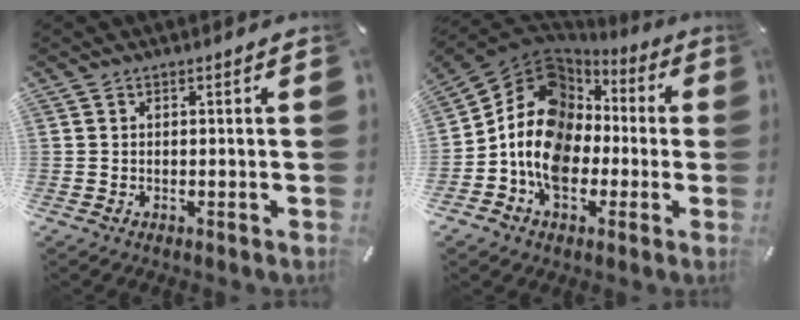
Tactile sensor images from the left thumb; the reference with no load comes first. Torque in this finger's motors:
{"motor_torque": [1.59, 2.55, 1.75, 1.01, 0.28]}